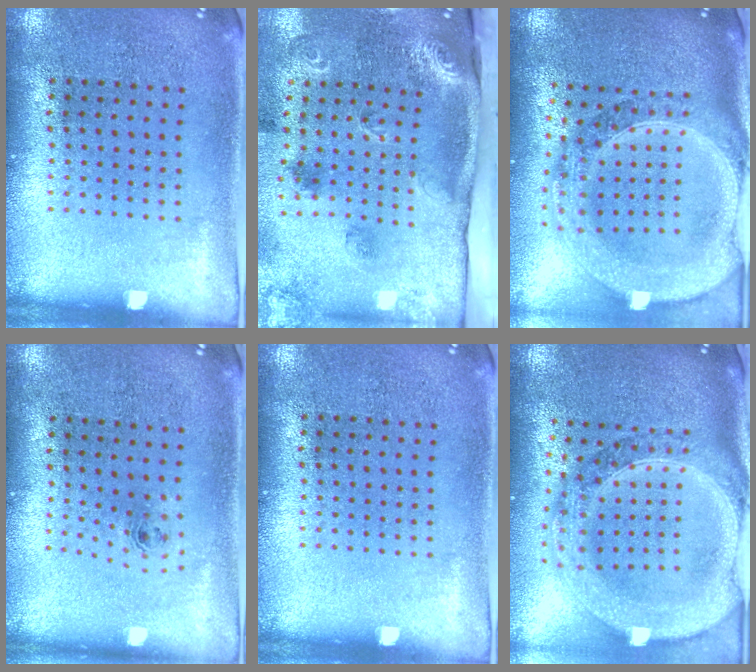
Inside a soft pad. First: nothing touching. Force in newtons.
{"total": 2.3, "press": 1.8, "slide": 1.5}
{"total": 3.1, "press": 2.6, "slide": 1.7}
{"total": 0.8, "press": 0.4, "slide": 0.7}
{"total": 0.0}
{"total": 3.3, "press": 2.7, "slide": 1.9}